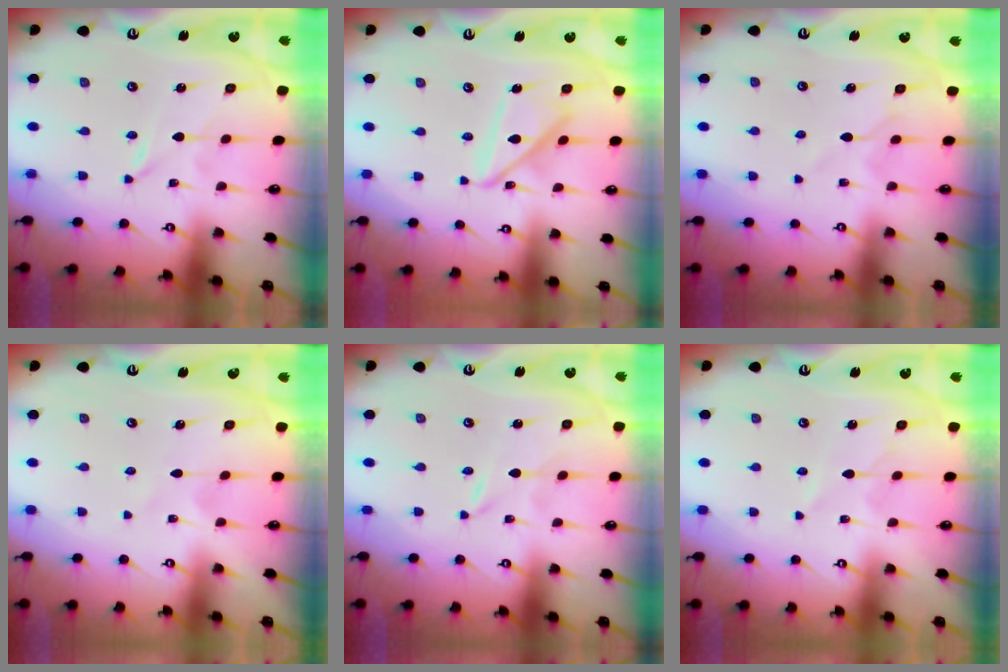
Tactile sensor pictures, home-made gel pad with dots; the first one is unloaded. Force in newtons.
{"total": 12.3, "press": 12.2, "slide": 1.0}
{"total": 4.6, "press": 4.6, "slide": 0.6}
{"total": 2.8, "press": 2.8, "slide": 0.4}
{"total": 0.0}
{"total": 3.9, "press": 3.9, "slide": 0.4}